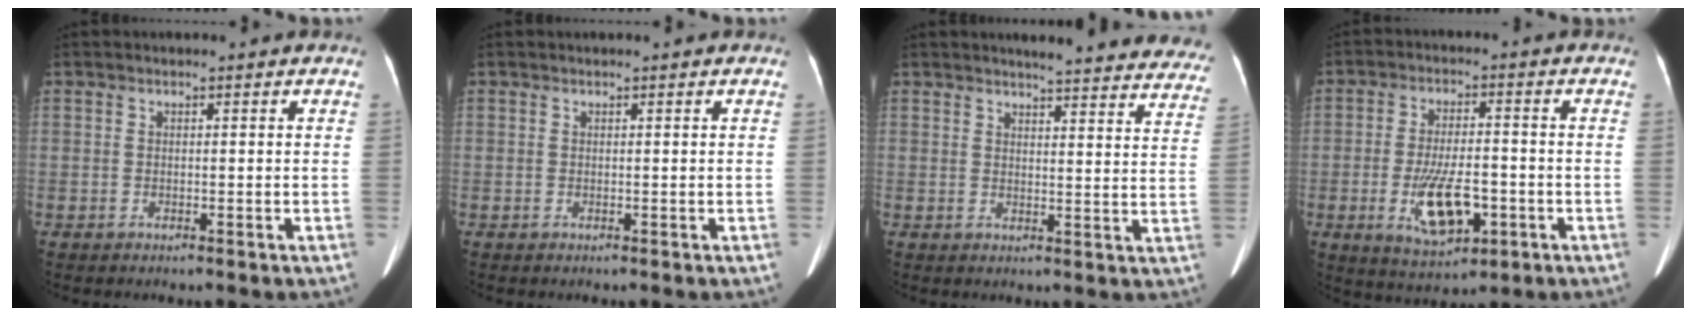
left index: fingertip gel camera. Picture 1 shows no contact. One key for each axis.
{"total": 0.0}
{"total": 21.6, "fx": 20.2, "fy": 2.8, "fz": 7.1, "tx": -0.070, "ty": -0.071, "tz": 0.214}
{"total": 9.4, "fx": -3.0, "fy": 3.7, "fz": 8.2, "tx": -0.157, "ty": -0.007, "tz": -0.044}